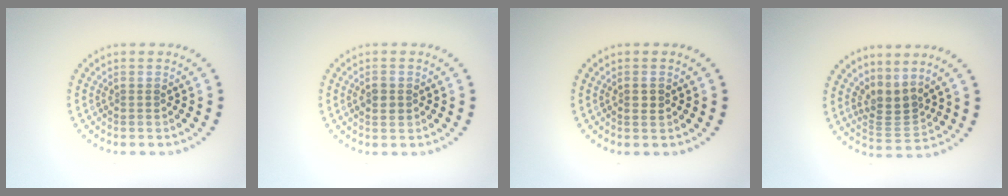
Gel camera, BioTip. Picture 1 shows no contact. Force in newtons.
{"total": 1.4, "press": 1.4, "slide": 0.1}
{"total": 1.0, "press": 1.0, "slide": 0.2}
{"total": 2.8, "press": 2.0, "slide": 1.9}